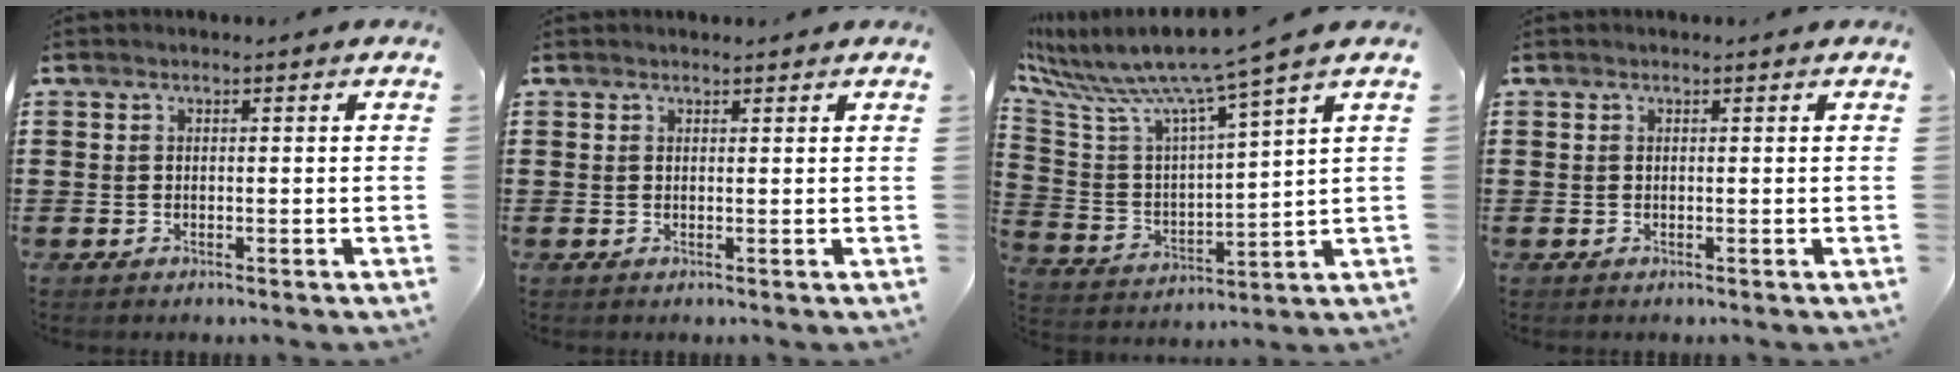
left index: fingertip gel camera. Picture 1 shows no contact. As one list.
[{"total": 0.6, "force": [0.6, 0.0, -0.1], "torque": [-0.001, 0.001, 0.012]}, {"total": 8.2, "force": [7.0, -0.9, 4.1], "torque": [-0.114, -0.061, 0.107]}, {"total": 0.0}]